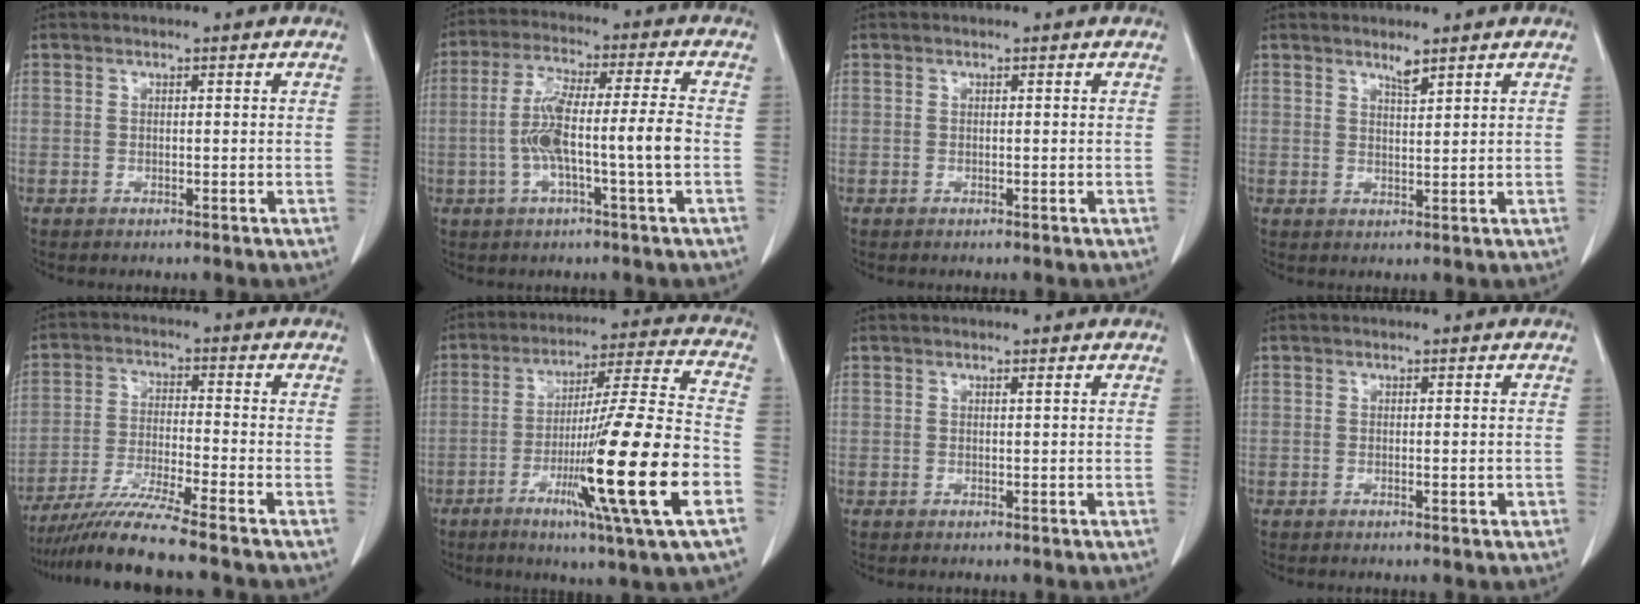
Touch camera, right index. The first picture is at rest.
{"total": 10.6, "force": [-1.9, 0.2, 10.4], "torque": [-0.202, 0.016, -0.039]}
{"total": 0.0}
{"total": 1.9, "force": [1.6, 0.1, 1.0], "torque": [-0.020, -0.005, 0.031]}
{"total": 9.6, "force": [-8.0, -1.7, 4.9], "torque": [-0.088, -0.029, -0.146]}
{"total": 20.7, "force": [-6.7, -1.0, 19.5], "torque": [-0.319, -0.021, -0.116]}
{"total": 0.0}
{"total": 1.3, "force": [-0.3, 0.3, 1.2], "torque": [-0.017, -0.002, -0.002]}